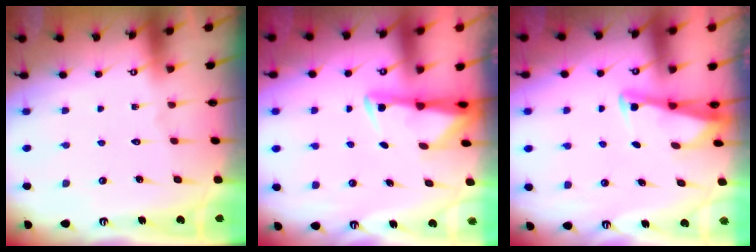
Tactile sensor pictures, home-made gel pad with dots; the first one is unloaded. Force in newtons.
{"total": 3.0, "press": 3.0, "slide": 0.5}
{"total": 3.0, "press": 3.0, "slide": 0.3}